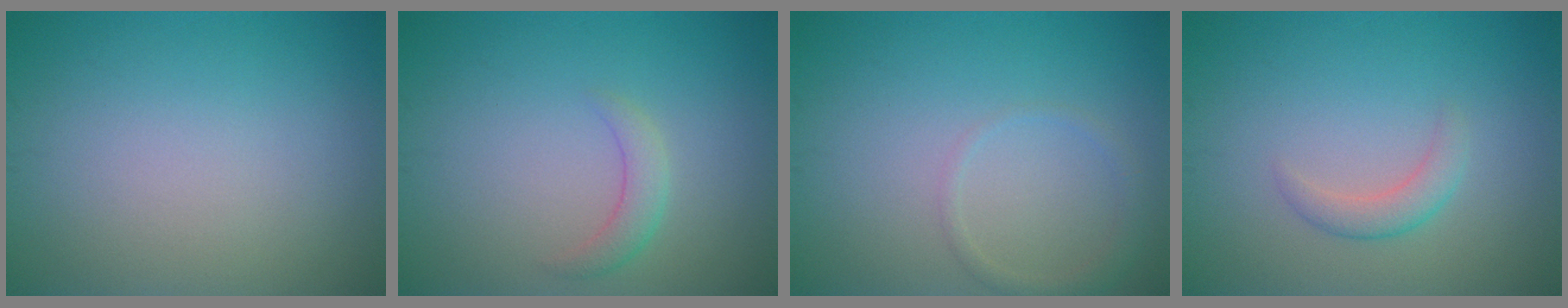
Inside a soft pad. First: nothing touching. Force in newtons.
{"total": 1.7, "press": 1.7, "slide": 0.0}
{"total": 1.4, "press": 1.4, "slide": 0.1}
{"total": 1.8, "press": 1.8, "slide": 0.2}